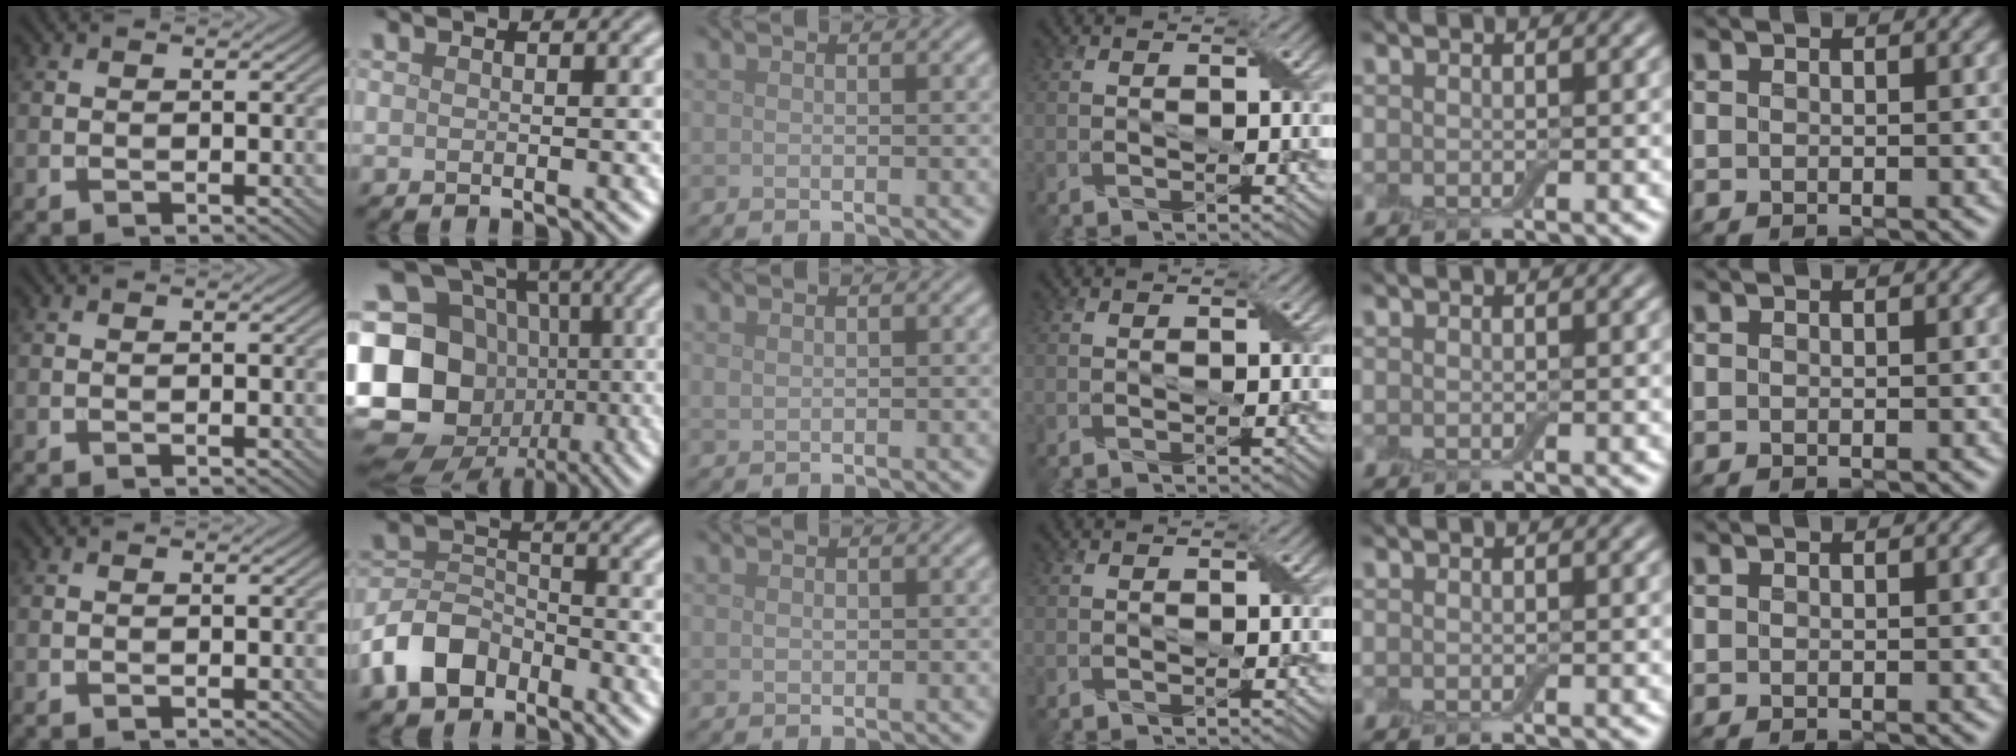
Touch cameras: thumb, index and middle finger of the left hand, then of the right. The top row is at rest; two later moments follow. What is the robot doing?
{"motion": "fold", "object": "aluminum foil"}